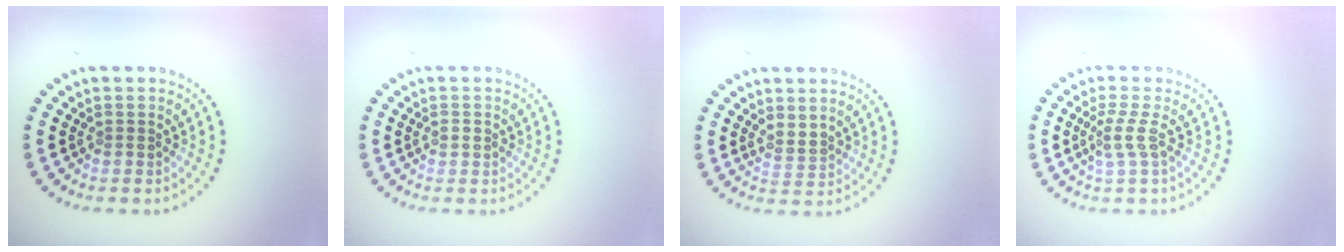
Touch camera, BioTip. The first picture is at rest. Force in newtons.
{"total": 1.0, "press": 1.0, "slide": 0.1}
{"total": 1.4, "press": 0.9, "slide": 1.1}
{"total": 2.0, "press": 1.4, "slide": 1.5}